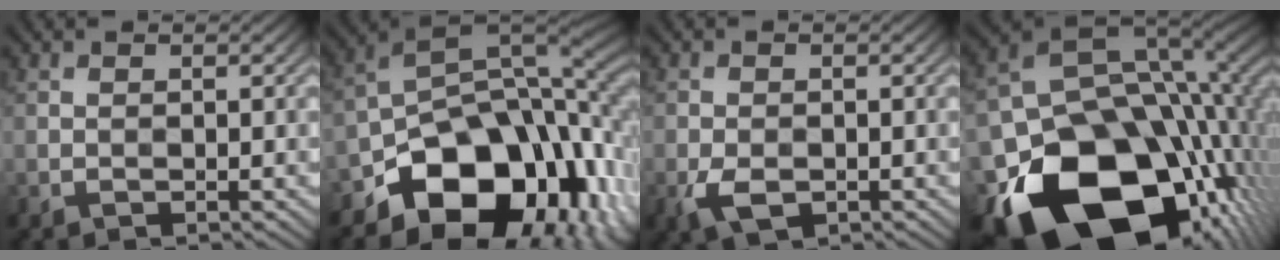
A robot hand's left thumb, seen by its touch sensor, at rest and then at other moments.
{"total": 17.3, "force": [-7.2, 11.6, 10.6], "torque": [-0.154, -0.025, -0.129]}
{"total": 4.4, "force": [-2.0, 2.5, 3.0], "torque": [-0.058, -0.012, -0.036]}
{"total": 22.1, "force": [-9.1, 14.8, 13.6], "torque": [-0.308, -0.067, -0.124]}